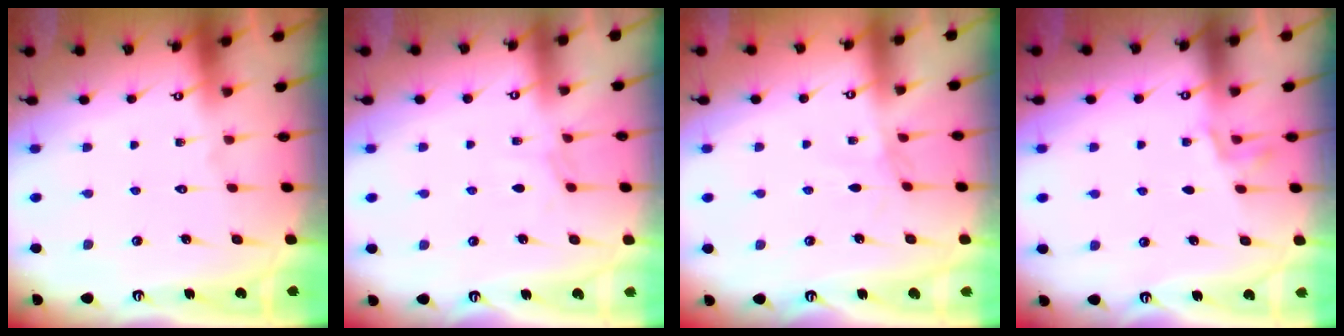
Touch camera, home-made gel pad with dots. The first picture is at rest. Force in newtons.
{"total": 2.9, "press": 2.8, "slide": 0.5}
{"total": 0.6, "press": 0.6, "slide": 0.3}
{"total": 1.8, "press": 0.9, "slide": 1.5}